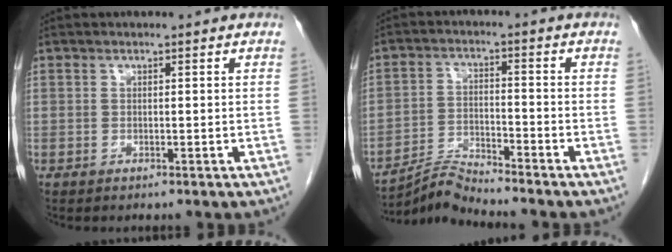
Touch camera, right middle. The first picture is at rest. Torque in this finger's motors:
{"motor_torque": [0.02, -0.61, -0.12, -0.03]}